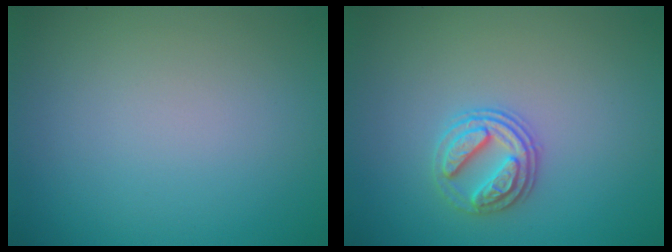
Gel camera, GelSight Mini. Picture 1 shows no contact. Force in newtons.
{"total": 2.7, "press": 2.6, "slide": 0.9}